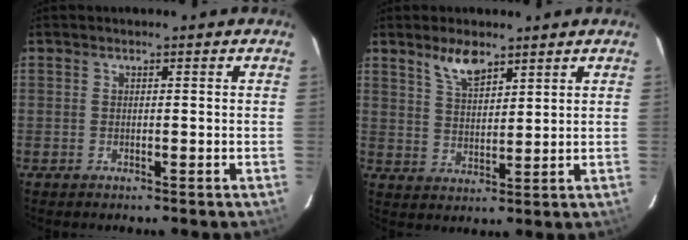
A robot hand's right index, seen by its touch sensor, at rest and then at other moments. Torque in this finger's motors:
{"motor_torque": [0.61, 0.47, 0.09, 0.04]}